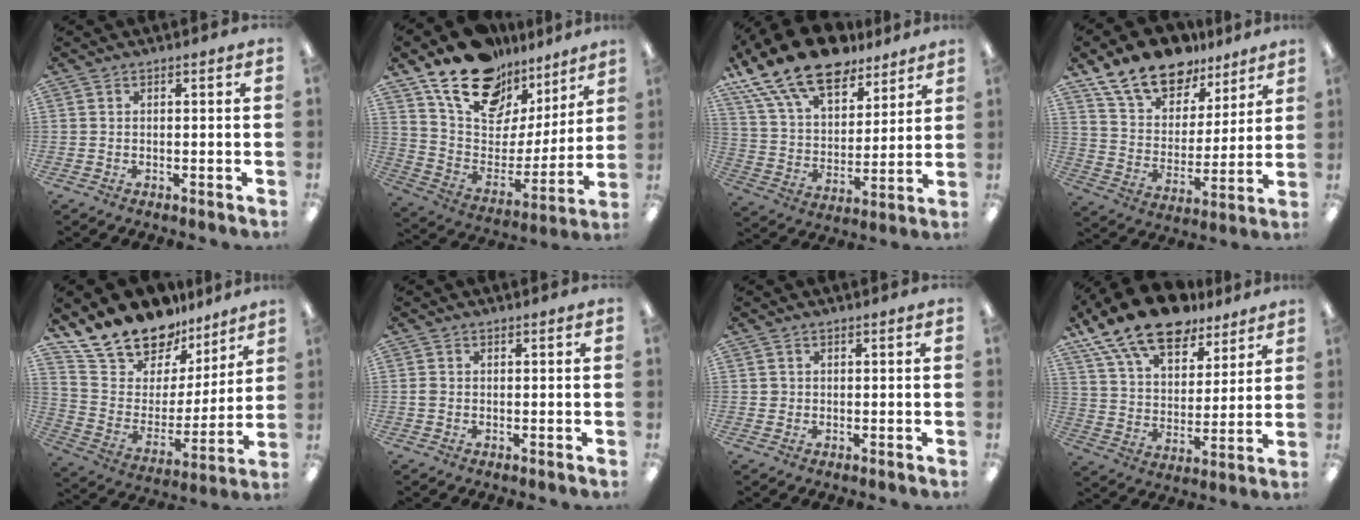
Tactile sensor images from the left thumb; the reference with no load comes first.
{"total": 19.7, "force": [14.0, 10.9, 8.4], "torque": [-0.151, -0.089, 0.256]}
{"total": 19.5, "force": [14.2, 9.2, 9.6], "torque": [-0.189, -0.079, 0.259]}
{"total": 16.2, "force": [12.4, 8.5, 6.1], "torque": [-0.121, -0.072, 0.230]}
{"total": 17.3, "force": [15.6, 7.2, 2.5], "torque": [-0.082, -0.131, 0.290]}
{"total": 1.1, "force": [0.0, 0.9, 0.6], "torque": [-0.010, 0.004, -0.001]}
{"total": 1.1, "force": [0.3, 1.1, 0.1], "torque": [-0.003, 0.005, 0.005]}
{"total": 17.6, "force": [13.1, 8.2, 8.5], "torque": [-0.169, -0.070, 0.236]}